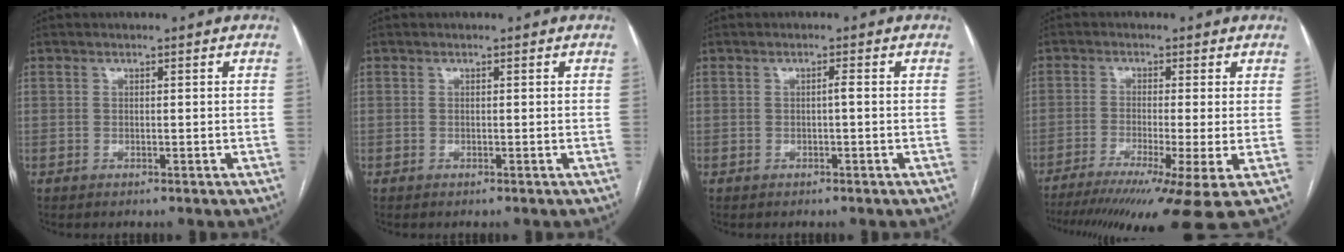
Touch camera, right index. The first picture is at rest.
{"total": 0.0}
{"total": 0.8, "force": [-0.1, 0.0, 0.8], "torque": [-0.012, 0.001, -0.002]}
{"total": 14.2, "force": [-9.8, -1.2, 10.2], "torque": [-0.135, -0.033, -0.154]}